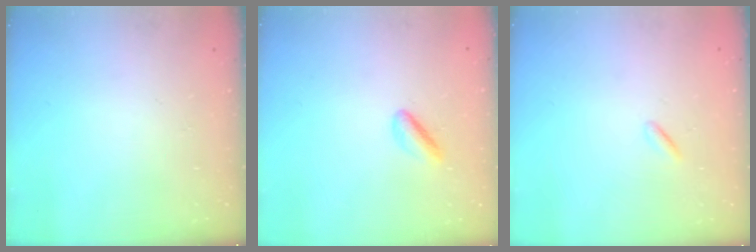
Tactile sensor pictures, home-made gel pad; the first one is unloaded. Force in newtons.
{"total": 3.2, "press": 3.1, "slide": 1.0}
{"total": 0.0}